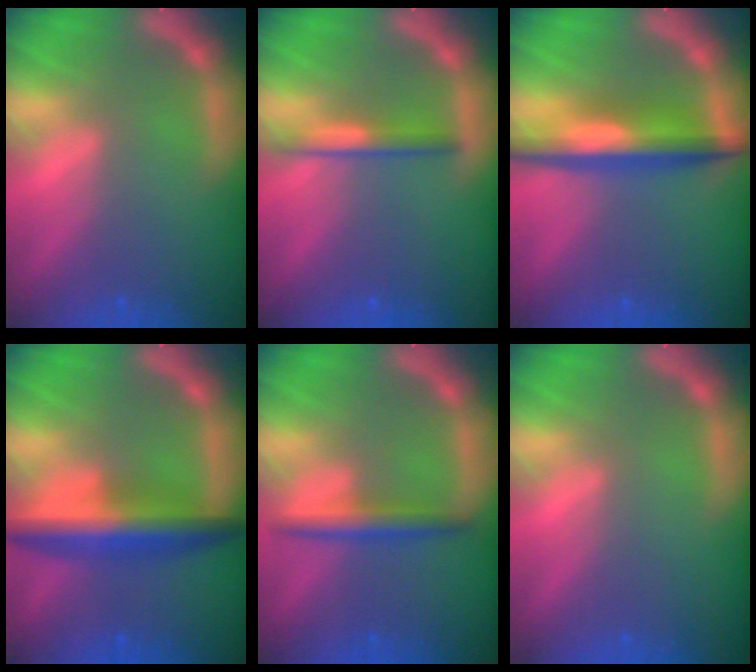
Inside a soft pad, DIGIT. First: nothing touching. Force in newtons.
{"total": 2.4}
{"total": 6.0}
{"total": 6.5}
{"total": 3.0}
{"total": 0.0}